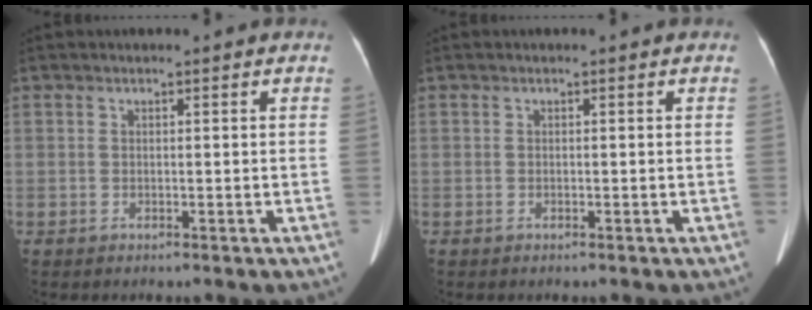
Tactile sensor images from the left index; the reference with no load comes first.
{"total": 0.0}